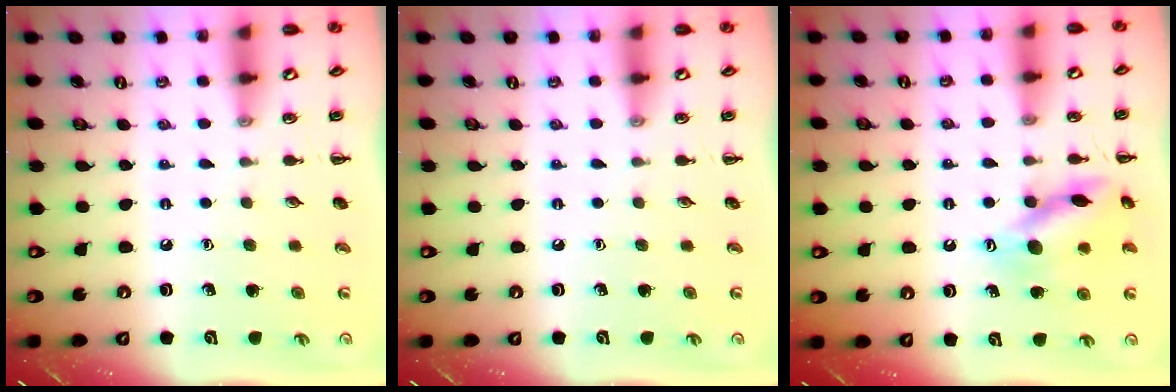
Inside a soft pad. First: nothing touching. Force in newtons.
{"total": 0.0}
{"total": 14.1, "press": 14.0, "slide": 1.2}